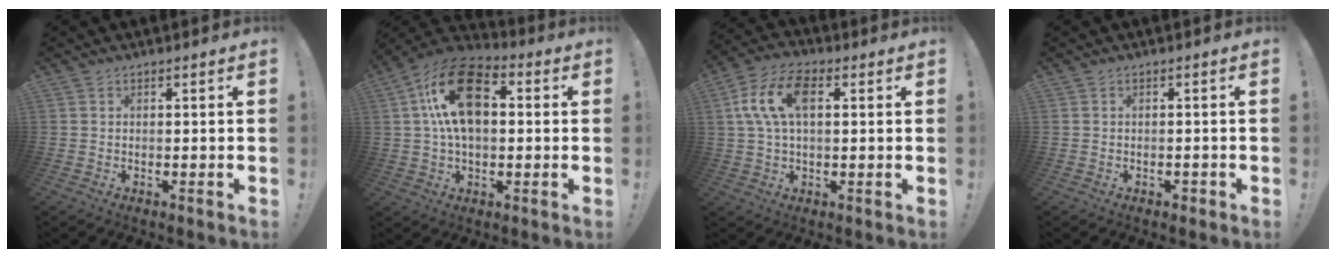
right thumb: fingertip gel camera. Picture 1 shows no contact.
{"total": 18.9, "force": [3.7, 11.6, 14.4], "torque": [-0.251, 0.010, 0.064]}
{"total": 12.8, "force": [3.1, 7.3, 10.0], "torque": [-0.197, 0.012, 0.060]}
{"total": 1.3, "force": [-0.8, 0.9, 0.6], "torque": [-0.007, 0.004, -0.014]}